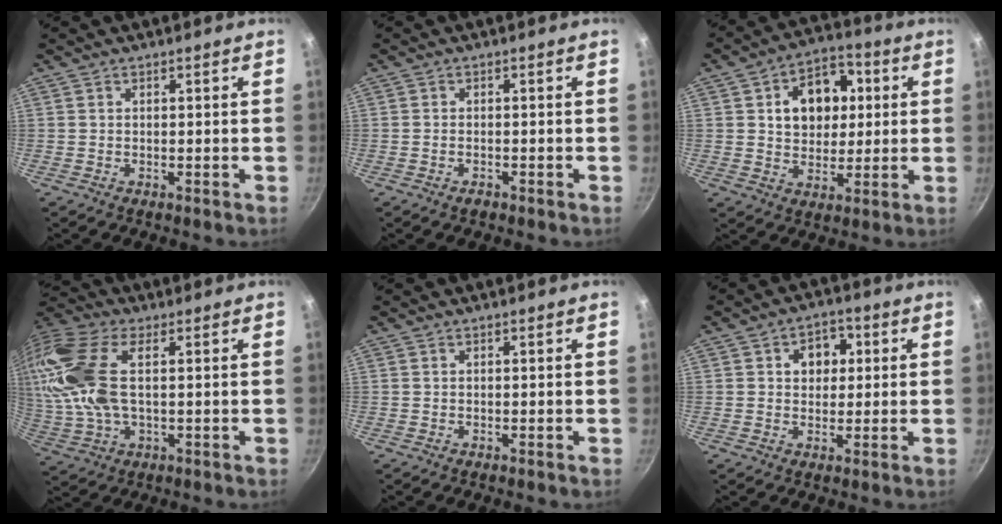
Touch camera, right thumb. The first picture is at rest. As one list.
[{"total": 1.2, "force": [-0.8, 0.6, 0.6], "torque": [-0.011, 0.006, -0.014]}, {"total": 12.9, "force": [2.9, 9.3, 8.4], "torque": [-0.083, 0.007, 0.043]}, {"total": 19.9, "force": [3.9, 10.3, 16.6], "torque": [-0.415, 0.014, 0.070]}, {"total": 0.0}, {"total": 6.3, "force": [1.5, 4.8, 3.9], "torque": [-0.021, 0.003, 0.017]}]